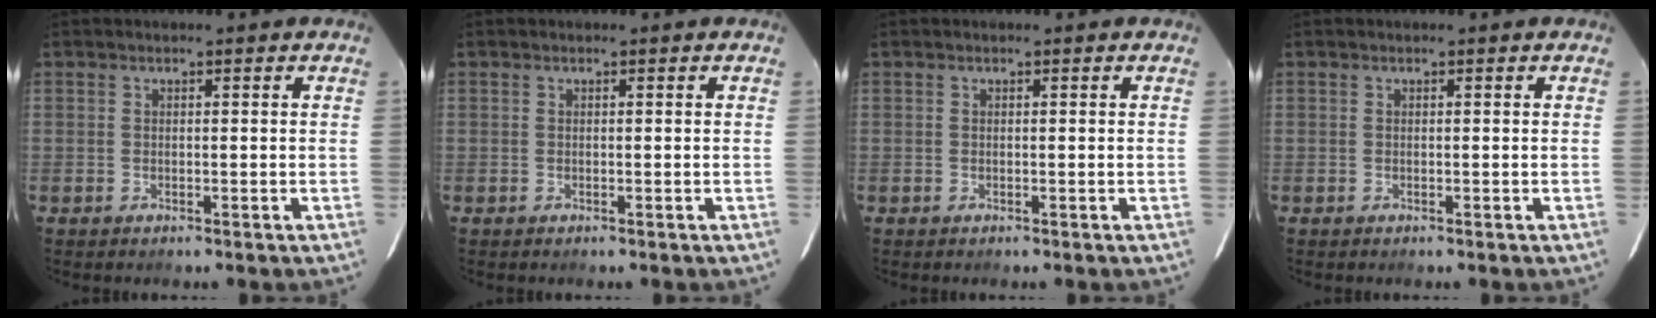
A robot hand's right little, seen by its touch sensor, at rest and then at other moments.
{"total": 0.0}
{"total": 0.0}
{"total": 0.0}